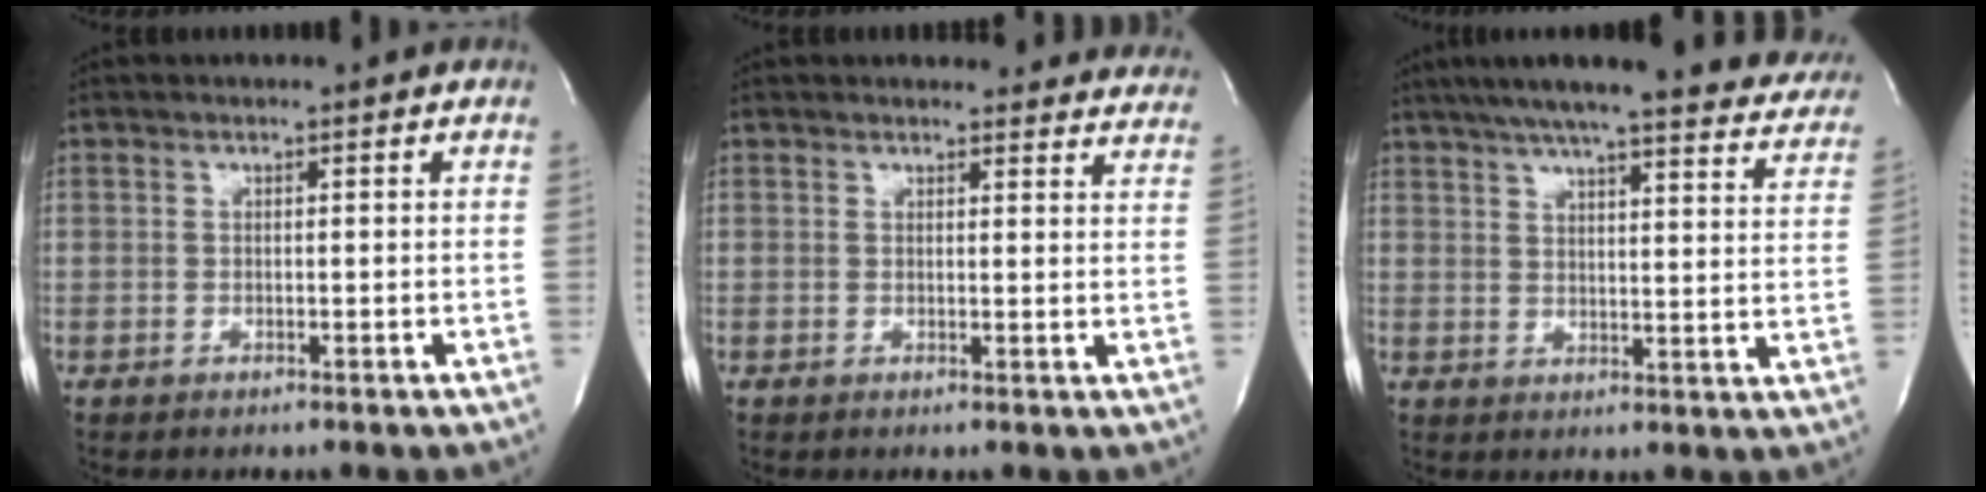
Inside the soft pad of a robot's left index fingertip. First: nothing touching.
{"total": 15.7, "force": [15.1, 3.4, 2.7], "torque": [-0.005, -0.029, 0.149]}
{"total": 28.6, "force": [24.9, 4.3, 13.4], "torque": [-0.204, -0.034, 0.294]}